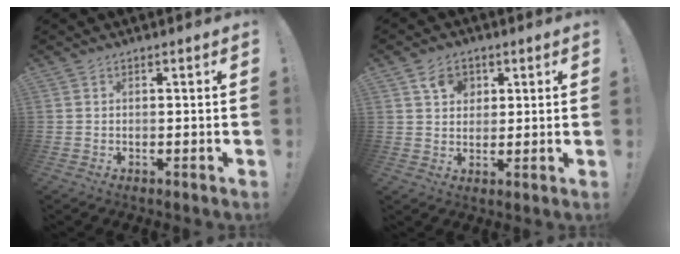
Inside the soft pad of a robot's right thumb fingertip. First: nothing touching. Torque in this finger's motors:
{"motor_torque": [0.27, 0.98, -0.13, 0.20, 0.00]}